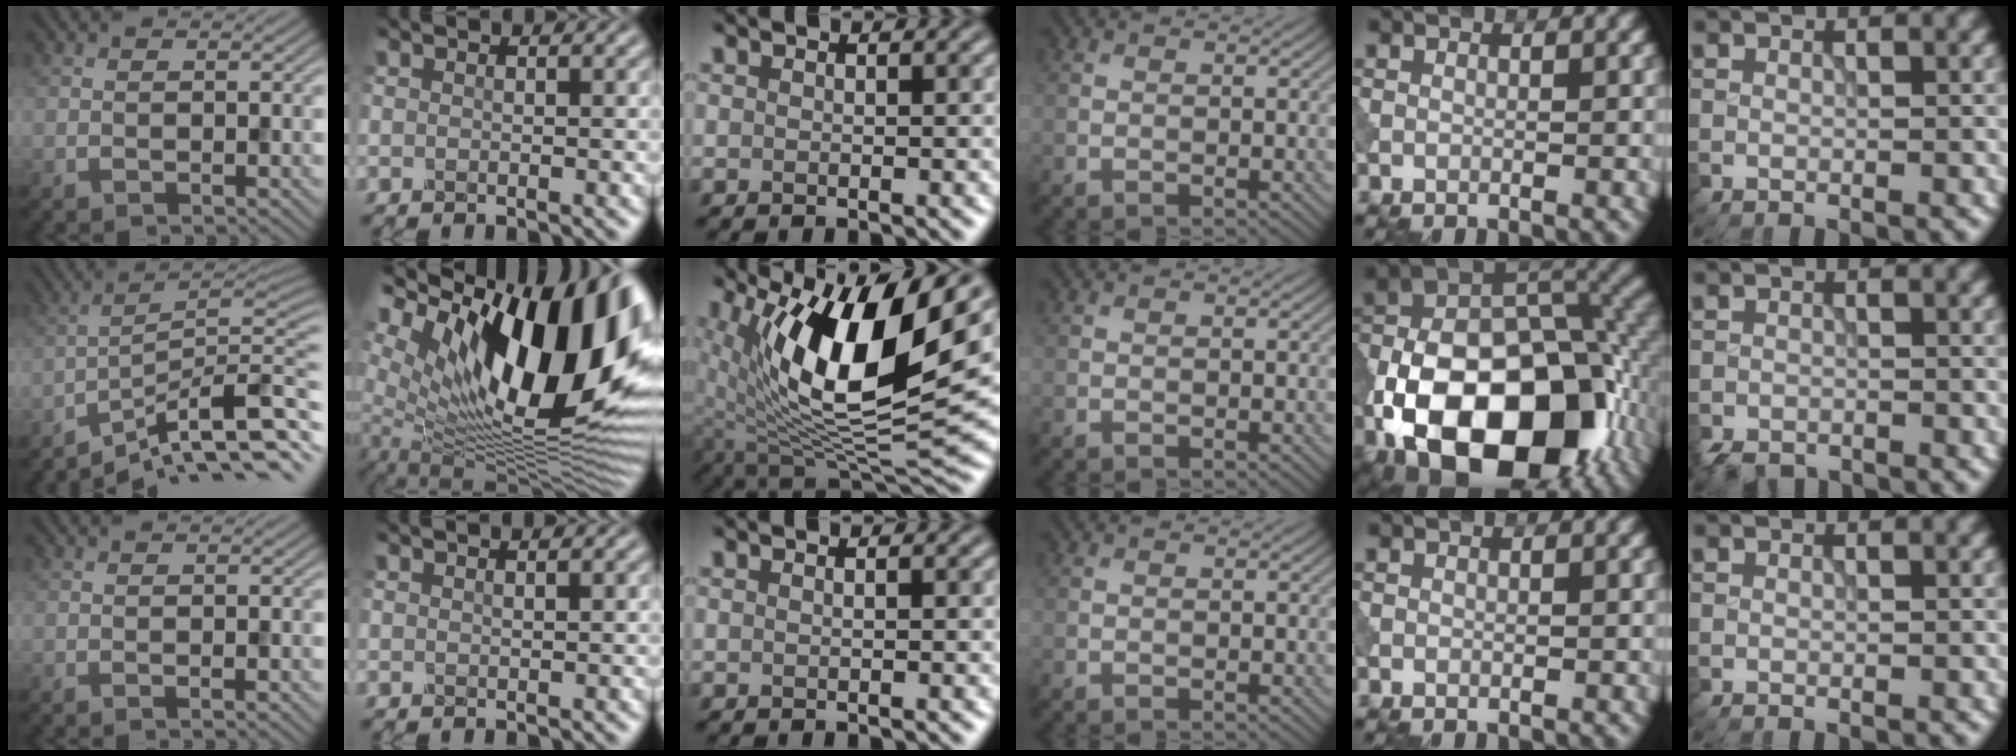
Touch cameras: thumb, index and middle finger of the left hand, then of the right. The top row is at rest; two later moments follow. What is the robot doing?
{"motion": "dispense", "object": "dispenser bottle"}